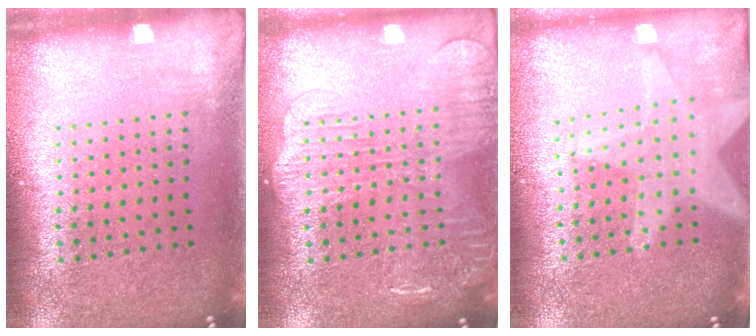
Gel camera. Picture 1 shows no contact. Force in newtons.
{"total": 1.9, "press": 1.8, "slide": 0.5}
{"total": 2.0, "press": 1.7, "slide": 1.1}